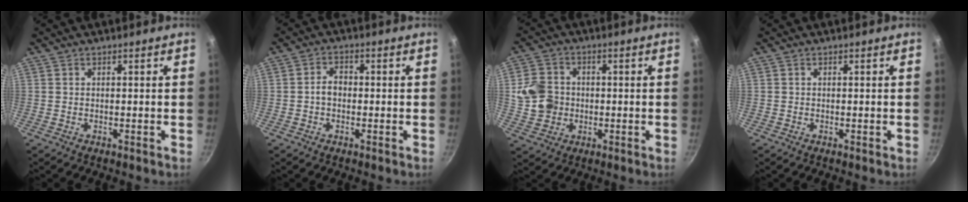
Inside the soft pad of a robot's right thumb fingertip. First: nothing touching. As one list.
[{"total": 3.2, "force": [-0.5, 2.3, 2.1], "torque": [-0.023, 0.016, -0.011]}, {"total": 8.6, "force": [-0.1, 7.6, 4.1], "torque": [-0.057, 0.010, -0.001]}, {"total": 0.0}]